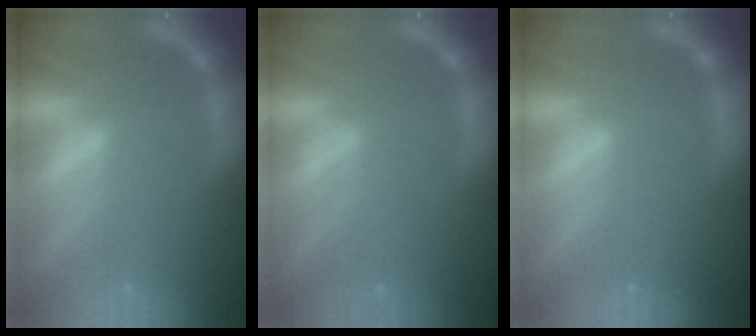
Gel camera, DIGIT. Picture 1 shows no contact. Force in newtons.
{"total": 2.4}
{"total": 0.0}